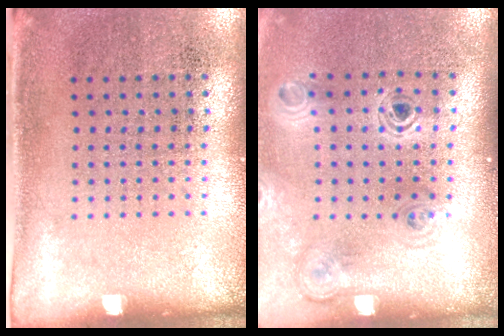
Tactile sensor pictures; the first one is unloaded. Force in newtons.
{"total": 1.1, "press": 1.1, "slide": 0.2}